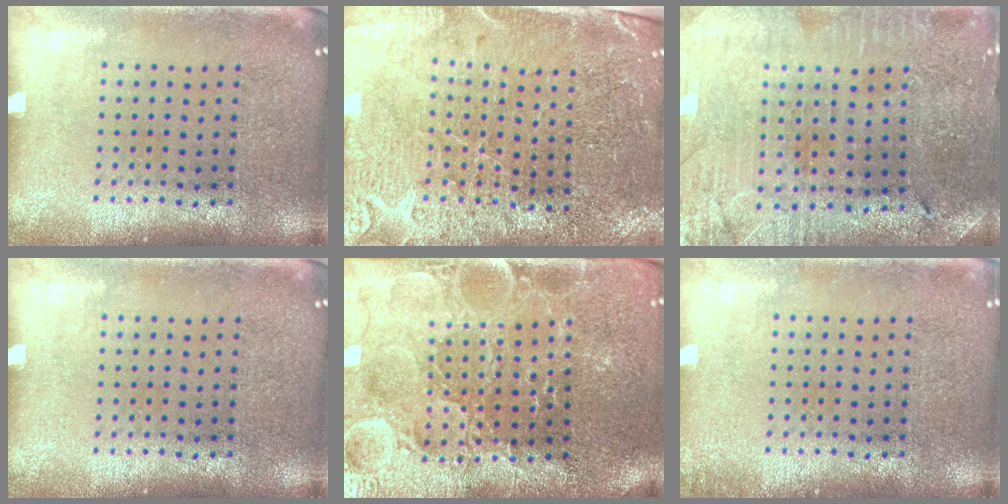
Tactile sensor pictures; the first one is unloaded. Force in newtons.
{"total": 3.3, "press": 3.2, "slide": 0.9}
{"total": 1.0, "press": 0.9, "slide": 0.2}
{"total": 0.0}
{"total": 3.8, "press": 3.7, "slide": 0.5}
{"total": 0.7, "press": 0.6, "slide": 0.2}